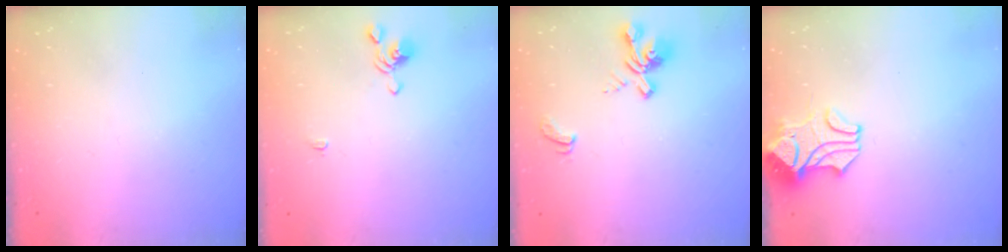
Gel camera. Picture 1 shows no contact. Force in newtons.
{"total": 1.0, "press": 0.9, "slide": 0.5}
{"total": 2.4, "press": 2.0, "slide": 1.3}
{"total": 2.4, "press": 2.1, "slide": 1.2}